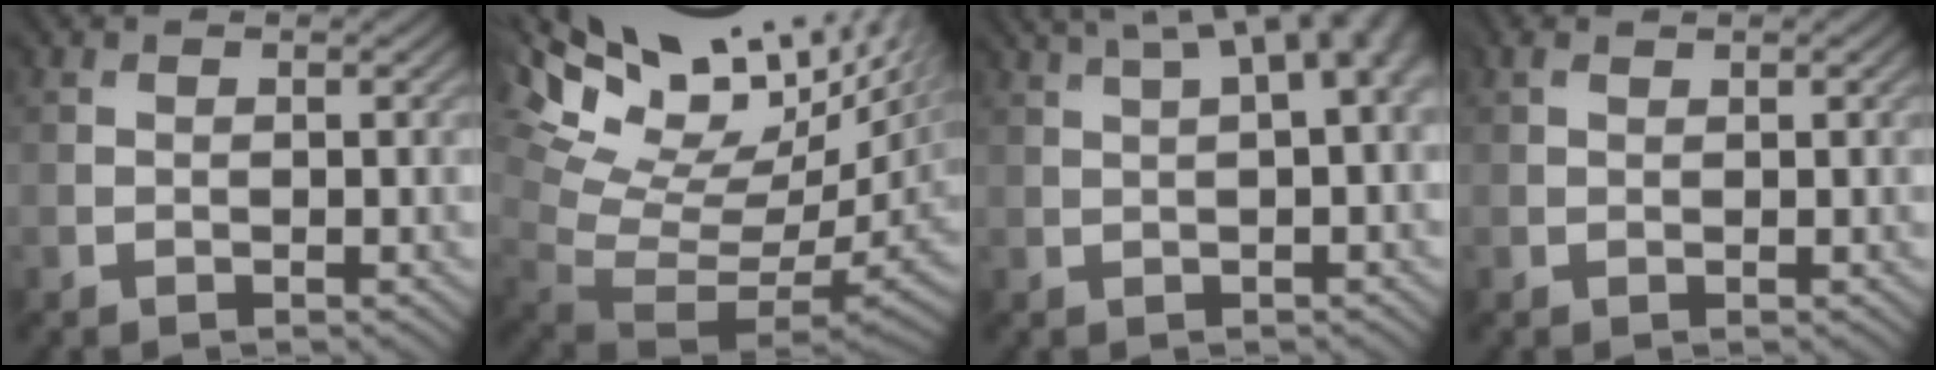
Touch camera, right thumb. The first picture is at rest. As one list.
[{"total": 16.1, "force": [6.3, 6.3, 13.4], "torque": [-0.204, 0.030, 0.156]}, {"total": 8.9, "force": [2.8, 3.1, 7.8], "torque": [-0.097, 0.032, 0.040]}, {"total": 0.9, "force": [0.7, 0.3, 0.5], "torque": [-0.012, 0.002, 0.014]}]